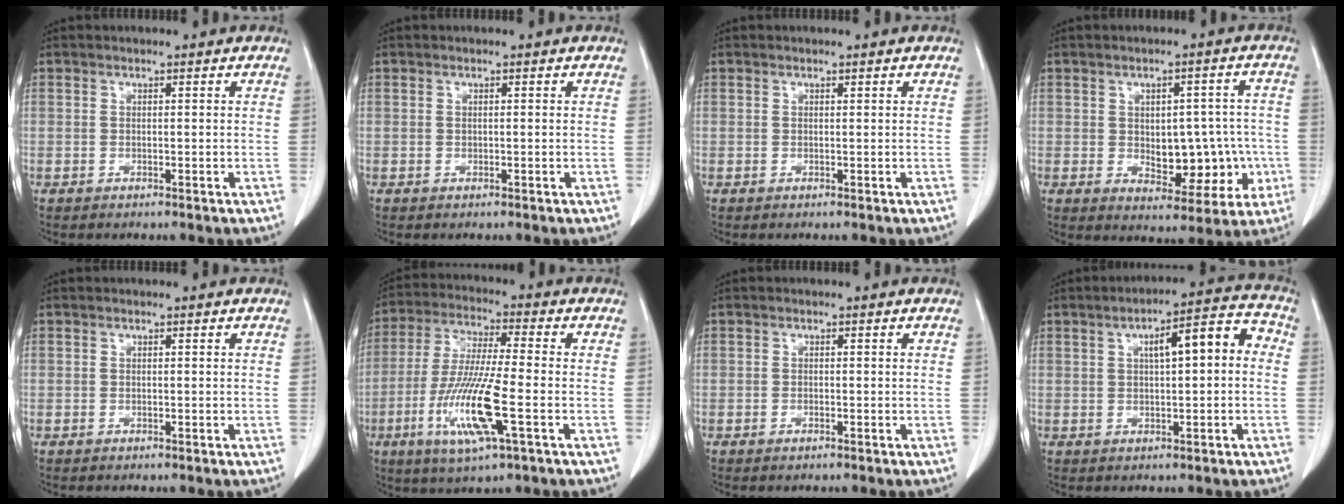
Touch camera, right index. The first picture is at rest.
{"total": 0.0}
{"total": 0.0}
{"total": 10.3, "force": [-1.4, 5.9, 8.4], "torque": [-0.092, 0.021, -0.001]}
{"total": 0.0}
{"total": 13.3, "force": [-4.2, 0.8, 12.6], "torque": [-0.260, -0.020, -0.082]}
{"total": 0.6, "force": [-0.4, 0.2, 0.4], "torque": [-0.010, 0.000, -0.005]}
{"total": 8.1, "force": [1.1, 2.1, 7.7], "torque": [-0.111, 0.035, 0.013]}